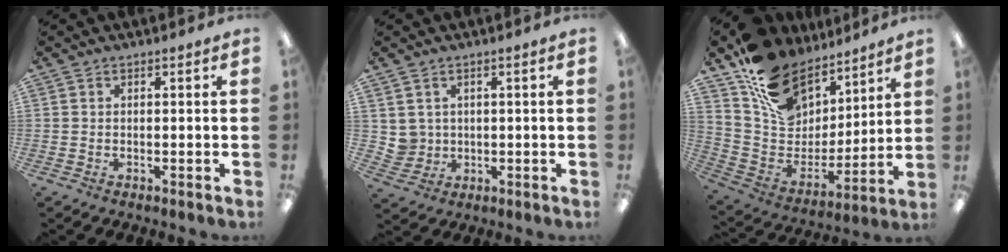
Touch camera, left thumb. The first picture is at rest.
{"total": 3.7, "force": [1.9, 3.2, -0.2], "torque": [-0.012, 0.001, 0.037]}
{"total": 17.6, "force": [11.6, 11.2, 6.9], "torque": [-0.129, -0.081, 0.219]}